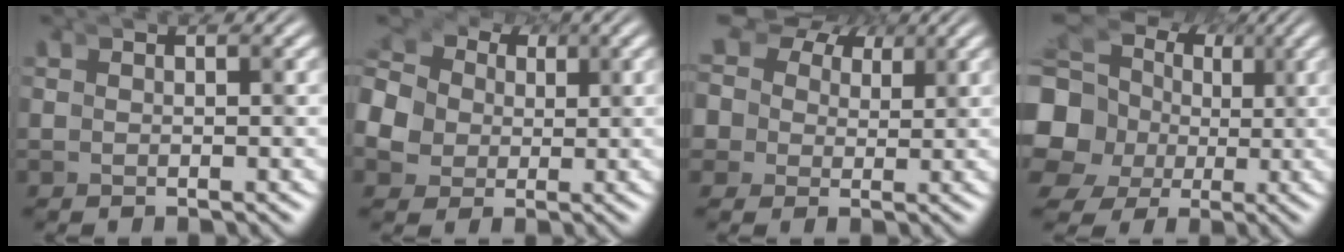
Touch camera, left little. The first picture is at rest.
{"total": 5.6, "force": [-0.4, 5.3, 1.6], "torque": [-0.079, -0.039, 0.001]}
{"total": 7.4, "force": [3.7, 5.8, 2.8], "torque": [-0.093, -0.009, 0.054]}
{"total": 12.1, "force": [2.1, 10.4, 5.9], "torque": [-0.143, -0.037, 0.028]}